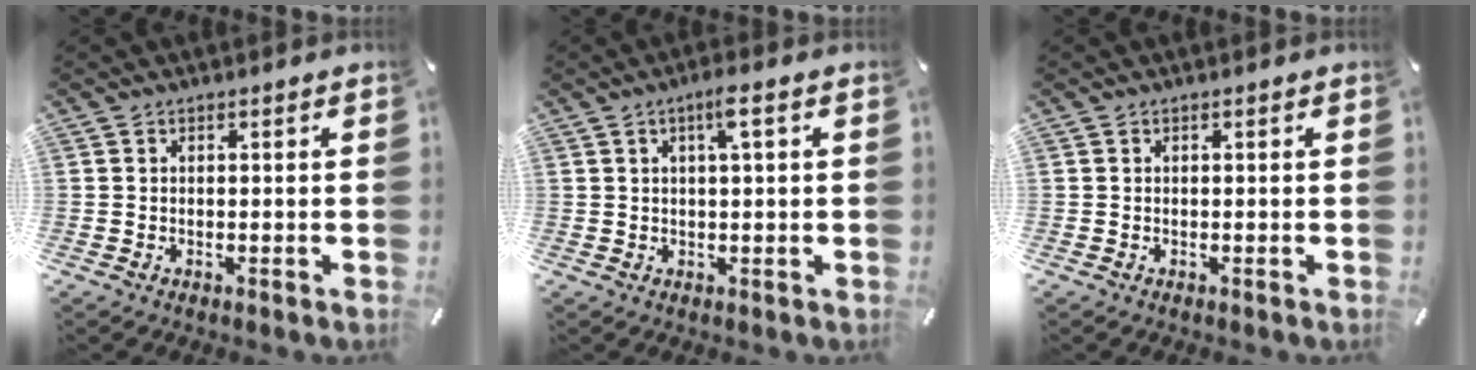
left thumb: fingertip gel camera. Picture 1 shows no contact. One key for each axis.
{"total": 4.0, "fx": 1.7, "fy": 0.6, "fz": 3.6, "tx": -0.073, "ty": 0.003, "tz": 0.026}
{"total": 0.0}